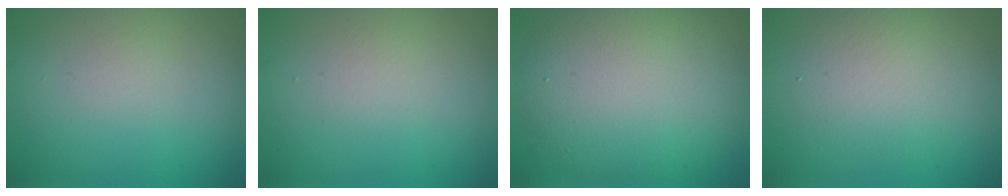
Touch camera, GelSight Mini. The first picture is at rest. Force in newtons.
{"total": 1.2, "press": 1.2, "slide": 0.0}
{"total": 9.3, "press": 9.3, "slide": 0.5}
{"total": 3.3, "press": 3.3, "slide": 0.1}